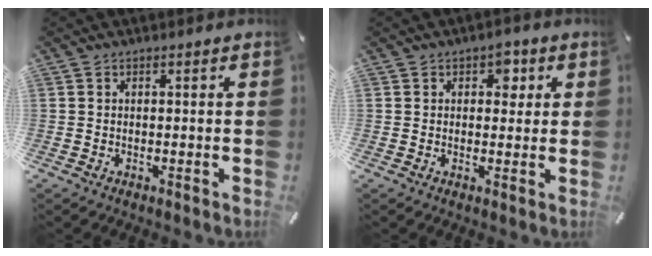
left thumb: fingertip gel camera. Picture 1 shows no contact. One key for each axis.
{"total": 3.7, "fx": 1.3, "fy": 2.7, "fz": 2.2, "tx": -0.007, "ty": -0.008, "tz": 0.010}